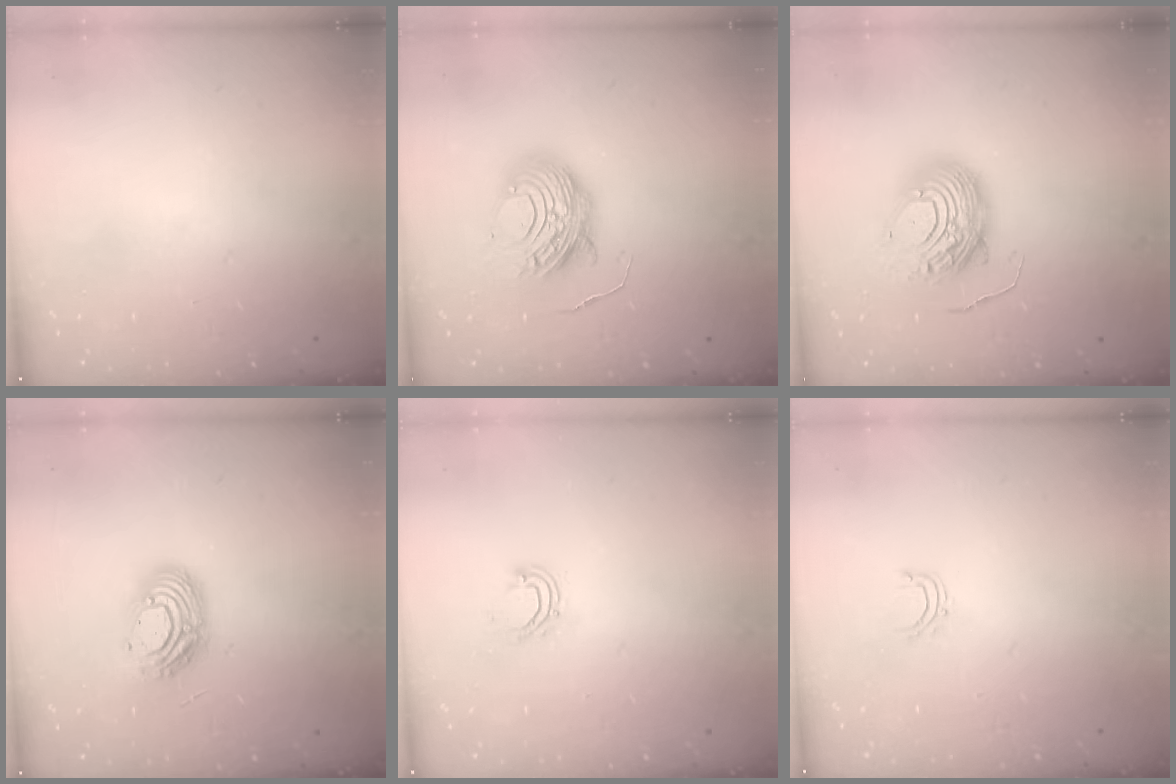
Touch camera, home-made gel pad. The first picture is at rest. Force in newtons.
{"total": 11.3, "press": 11.3, "slide": 1.2}
{"total": 11.8, "press": 11.8, "slide": 1.3}
{"total": 12.3, "press": 12.3, "slide": 1.0}
{"total": 6.3, "press": 6.3, "slide": 0.4}
{"total": 4.4, "press": 4.4, "slide": 0.3}